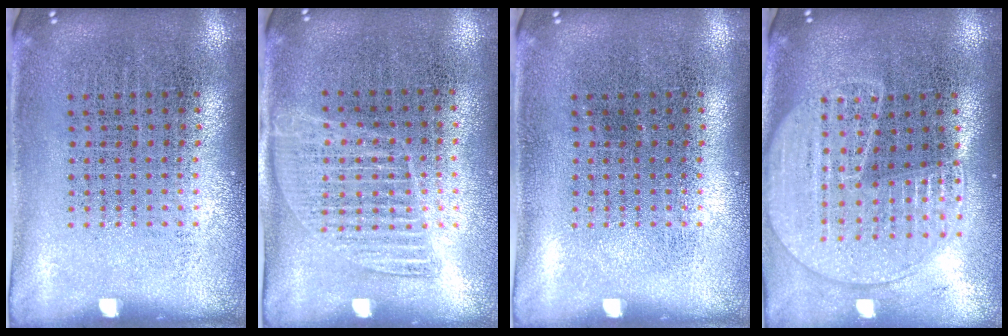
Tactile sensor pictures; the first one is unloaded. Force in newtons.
{"total": 1.0, "press": 0.9, "slide": 0.5}
{"total": 0.0}
{"total": 1.8, "press": 1.7, "slide": 0.7}